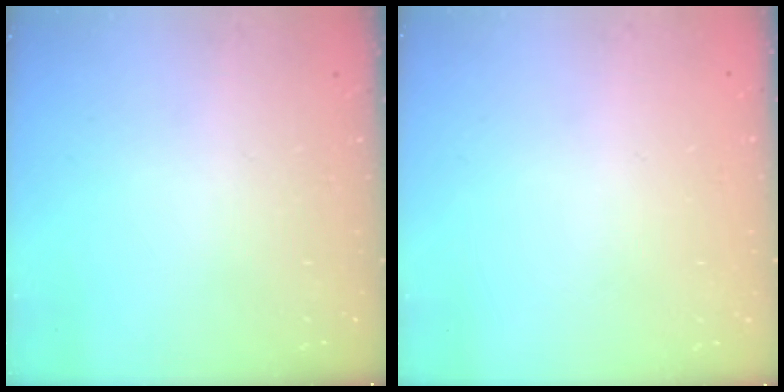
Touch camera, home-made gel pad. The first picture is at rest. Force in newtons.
{"total": 0.0}